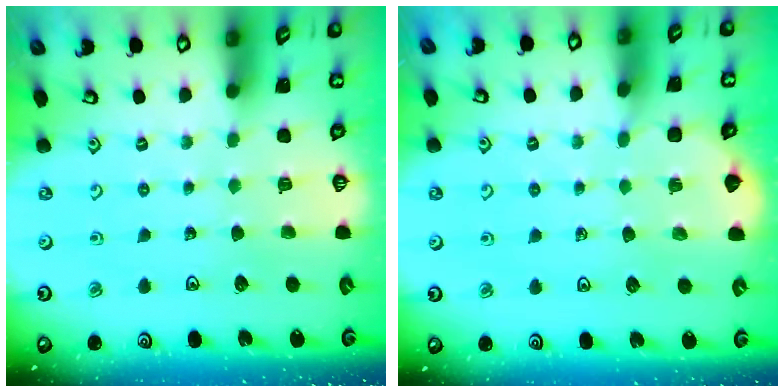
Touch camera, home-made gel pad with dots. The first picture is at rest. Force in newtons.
{"total": 1.6, "press": 1.5, "slide": 0.2}